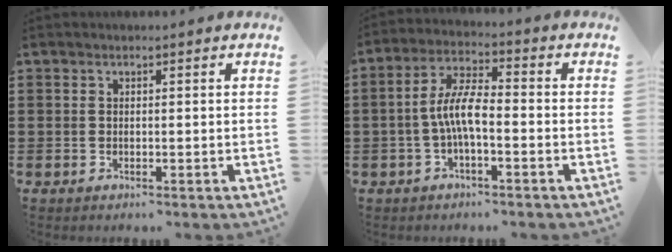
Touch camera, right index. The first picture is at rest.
{"total": 6.9, "force": [-1.5, 1.9, 6.4], "torque": [-0.141, -0.007, -0.033]}